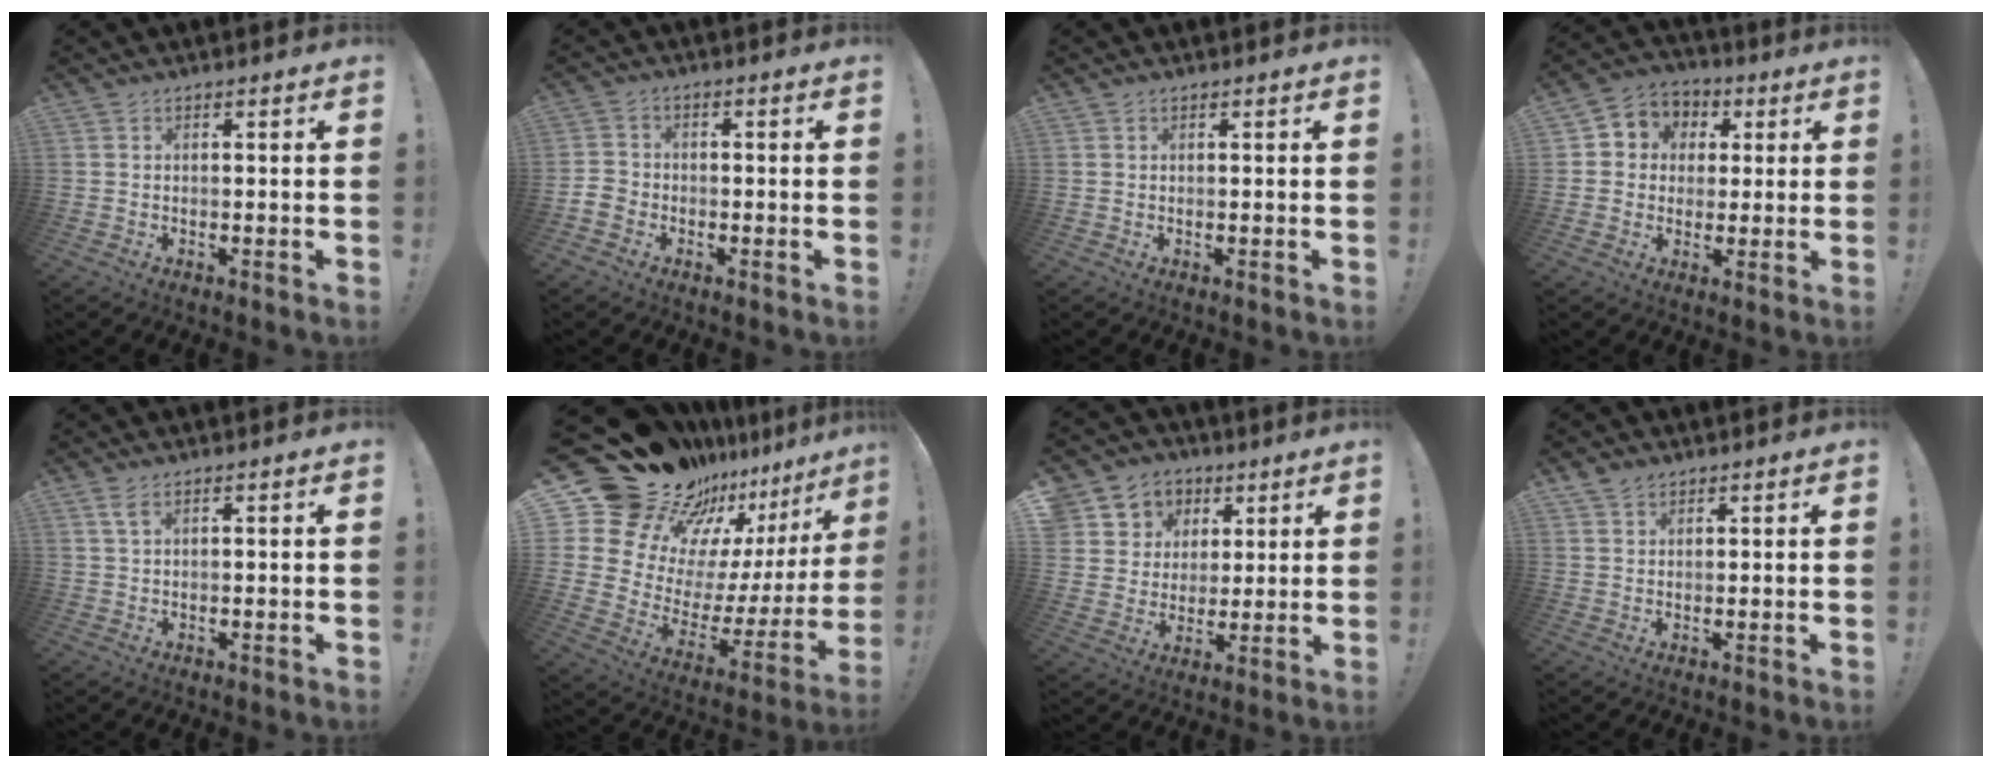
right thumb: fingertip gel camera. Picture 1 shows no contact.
{"total": 4.2, "force": [-2.3, 3.3, 1.5], "torque": [-0.035, 0.013, -0.041]}
{"total": 0.0}
{"total": 6.9, "force": [0.0, 6.7, 1.6], "torque": [-0.017, 0.006, 0.006]}
{"total": 2.6, "force": [1.3, 0.8, 2.1], "torque": [-0.038, -0.001, 0.023]}
{"total": 20.9, "force": [14.3, 12.0, 9.5], "torque": [-0.123, -0.139, 0.302]}
{"total": 9.3, "force": [3.7, 8.4, 1.5], "torque": [-0.022, -0.025, 0.081]}
{"total": 2.4, "force": [1.8, 1.4, 0.9], "torque": [-0.019, -0.006, 0.034]}